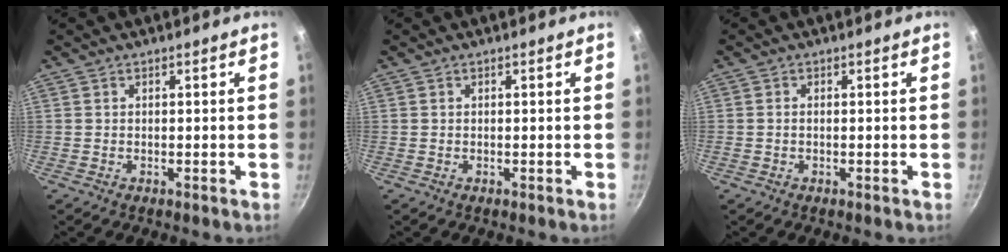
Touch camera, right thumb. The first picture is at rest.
{"total": 0.0}
{"total": 0.6, "force": [-0.1, 0.3, 0.5], "torque": [-0.010, 0.000, -0.002]}